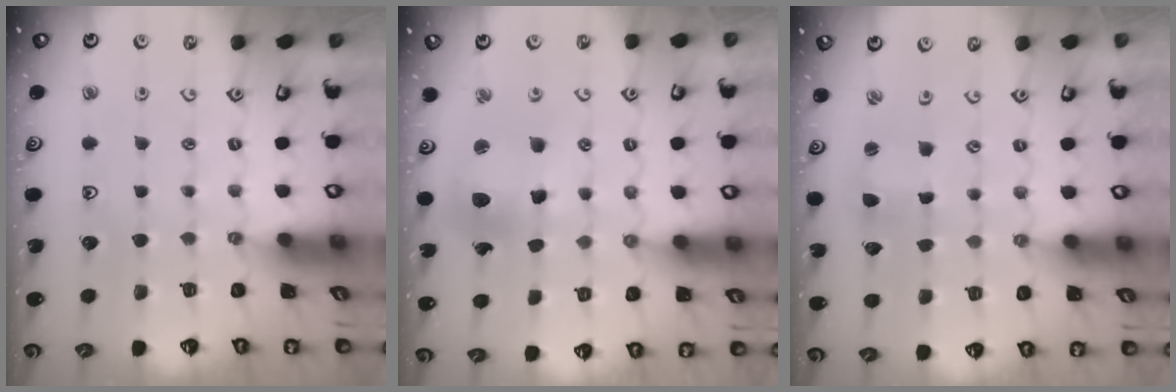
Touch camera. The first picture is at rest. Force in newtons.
{"total": 12.3, "press": 12.1, "slide": 2.2}
{"total": 1.0, "press": 1.0, "slide": 0.2}